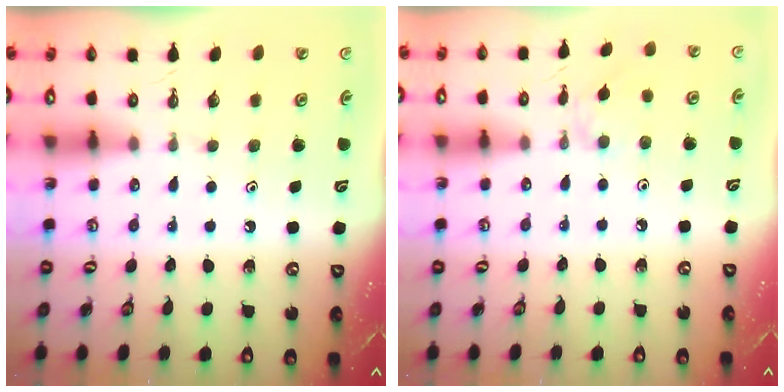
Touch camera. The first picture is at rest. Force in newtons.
{"total": 1.4, "press": 1.4, "slide": 0.4}